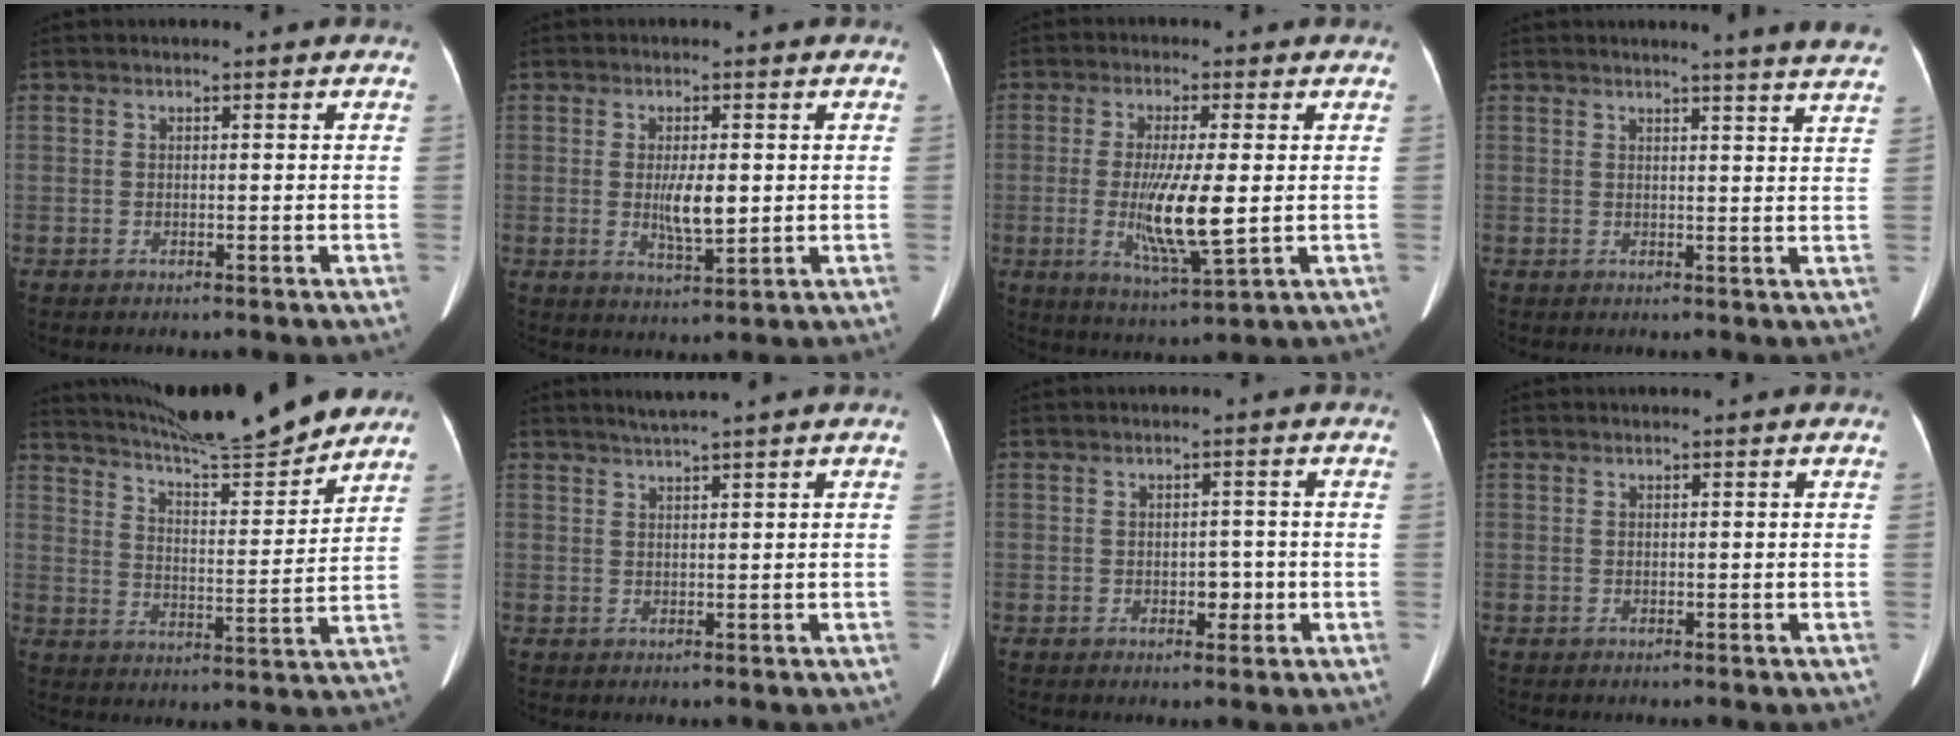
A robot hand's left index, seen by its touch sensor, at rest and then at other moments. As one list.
[{"total": 5.1, "force": [0.0, 1.4, 4.9], "torque": [-0.090, -0.011, 0.004]}, {"total": 9.7, "force": [-0.9, 1.0, 9.6], "torque": [-0.189, -0.029, -0.016]}, {"total": 9.5, "force": [8.8, -1.0, 3.5], "torque": [-0.041, -0.036, 0.077]}, {"total": 16.6, "force": [15.3, 0.1, 6.5], "torque": [-0.111, -0.021, 0.229]}, {"total": 2.9, "force": [2.3, -0.9, 1.5], "torque": [-0.027, 0.006, 0.046]}, {"total": 2.6, "force": [-0.8, 1.6, 1.9], "torque": [-0.025, 0.001, -0.008]}, {"total": 0.0}]